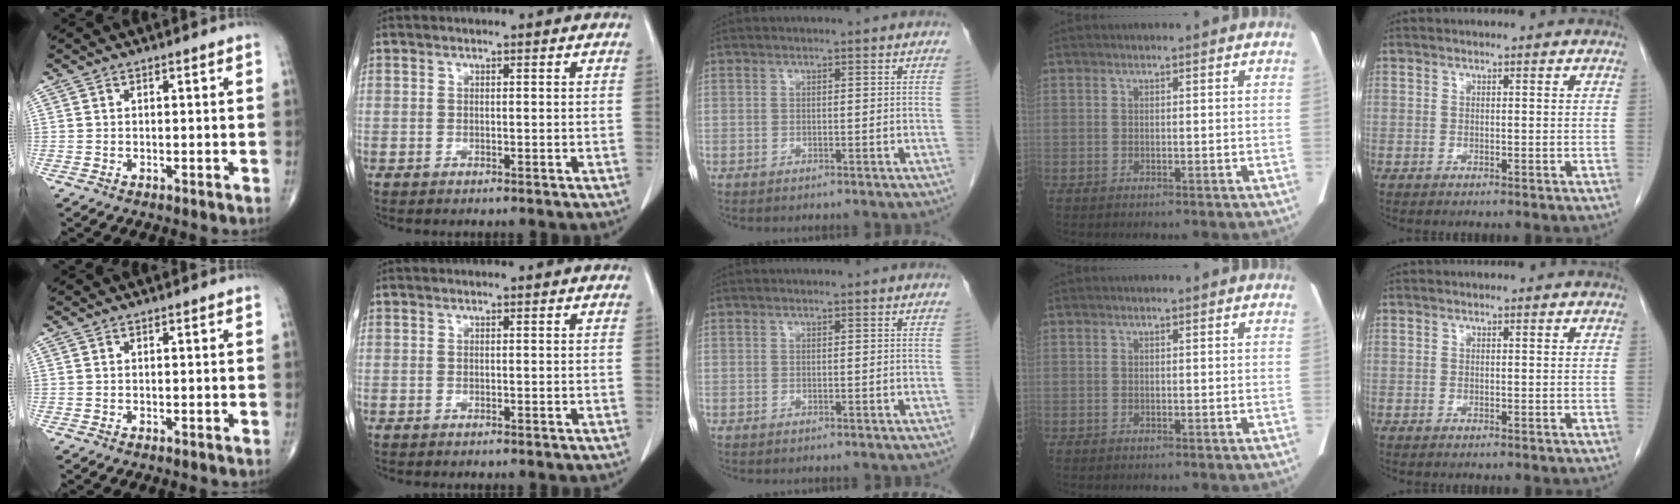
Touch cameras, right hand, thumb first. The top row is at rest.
{}